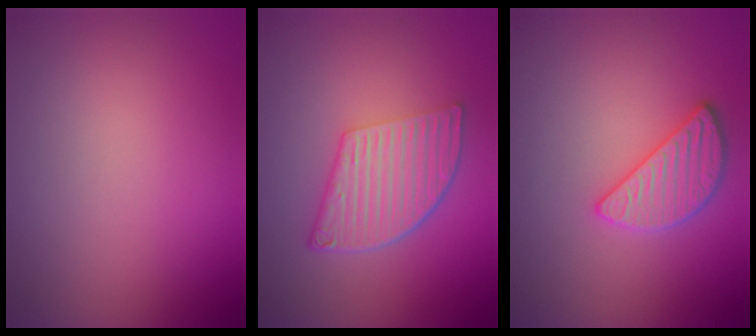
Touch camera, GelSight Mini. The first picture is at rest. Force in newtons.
{"total": 6.1, "press": 4.2, "slide": 4.4}
{"total": 2.8, "press": 2.8, "slide": 0.6}